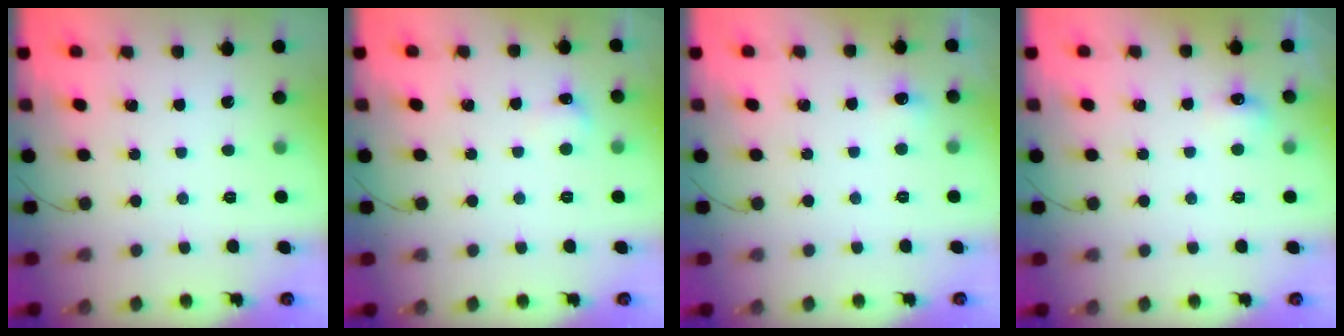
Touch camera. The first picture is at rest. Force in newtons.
{"total": 5.2, "press": 5.0, "slide": 1.4}
{"total": 5.0, "press": 4.8, "slide": 1.5}
{"total": 12.5, "press": 5.7, "slide": 11.2}